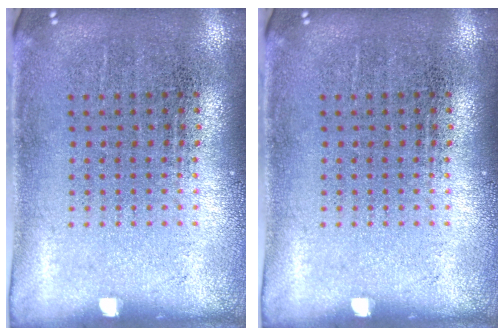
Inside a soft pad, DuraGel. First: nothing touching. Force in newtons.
{"total": 0.0}